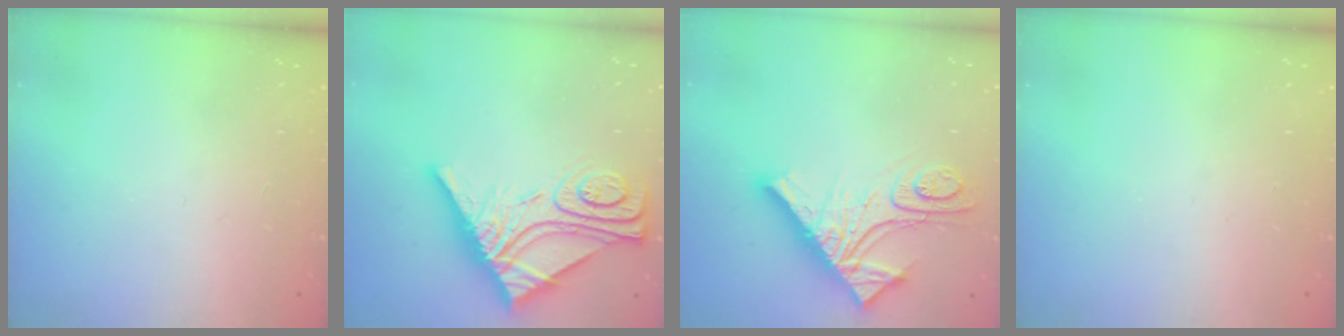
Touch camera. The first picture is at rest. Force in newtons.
{"total": 14.7, "press": 14.7, "slide": 1.3}
{"total": 16.3, "press": 16.3, "slide": 1.5}
{"total": 0.0}